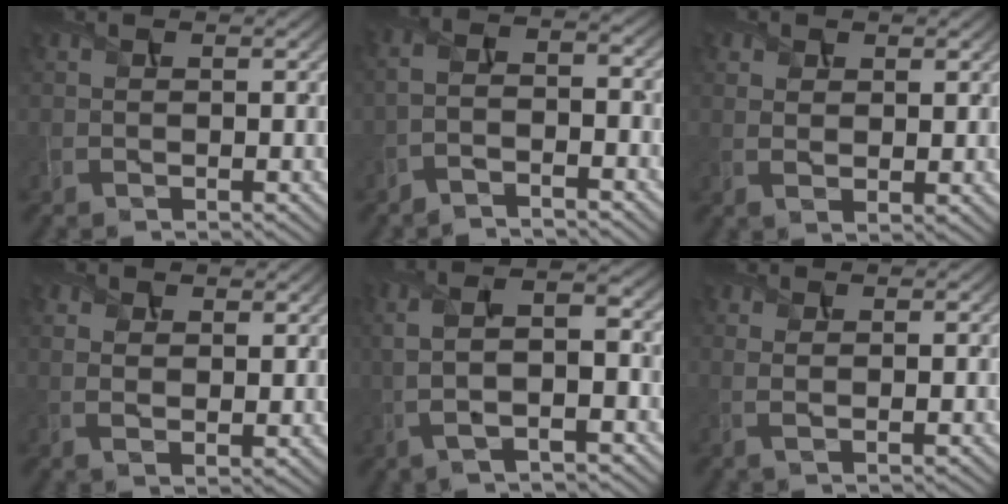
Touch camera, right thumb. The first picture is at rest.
{"total": 4.6, "force": [-3.1, 0.9, 3.3], "torque": [-0.071, 0.001, -0.068]}
{"total": 2.7, "force": [1.3, 1.5, 1.9], "torque": [-0.038, -0.005, 0.028]}
{"total": 4.2, "force": [2.2, 2.3, 2.8], "torque": [-0.061, -0.003, 0.043]}
{"total": 8.0, "force": [-0.1, 2.5, 7.5], "torque": [-0.155, 0.013, -0.009]}
{"total": 1.6, "force": [0.6, 0.2, 1.4], "torque": [-0.030, 0.002, 0.010]}